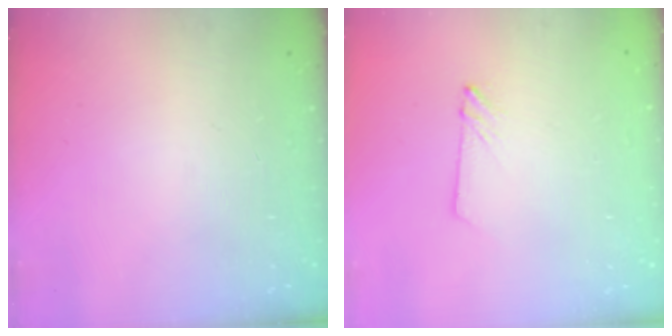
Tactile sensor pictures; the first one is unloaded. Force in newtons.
{"total": 2.4, "press": 2.4, "slide": 0.2}